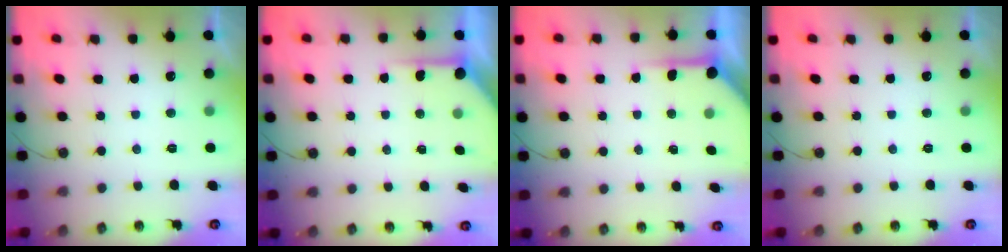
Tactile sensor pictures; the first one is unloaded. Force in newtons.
{"total": 4.2, "press": 4.2, "slide": 0.4}
{"total": 5.1, "press": 5.1, "slide": 0.3}
{"total": 0.0}